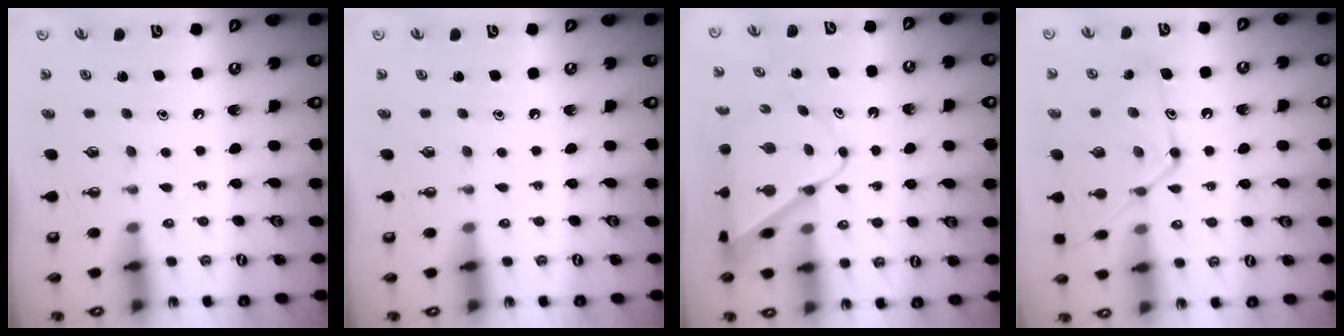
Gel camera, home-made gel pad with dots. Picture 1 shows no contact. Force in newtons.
{"total": 0.0}
{"total": 7.7, "press": 7.7, "slide": 0.4}
{"total": 14.8, "press": 14.8, "slide": 1.0}